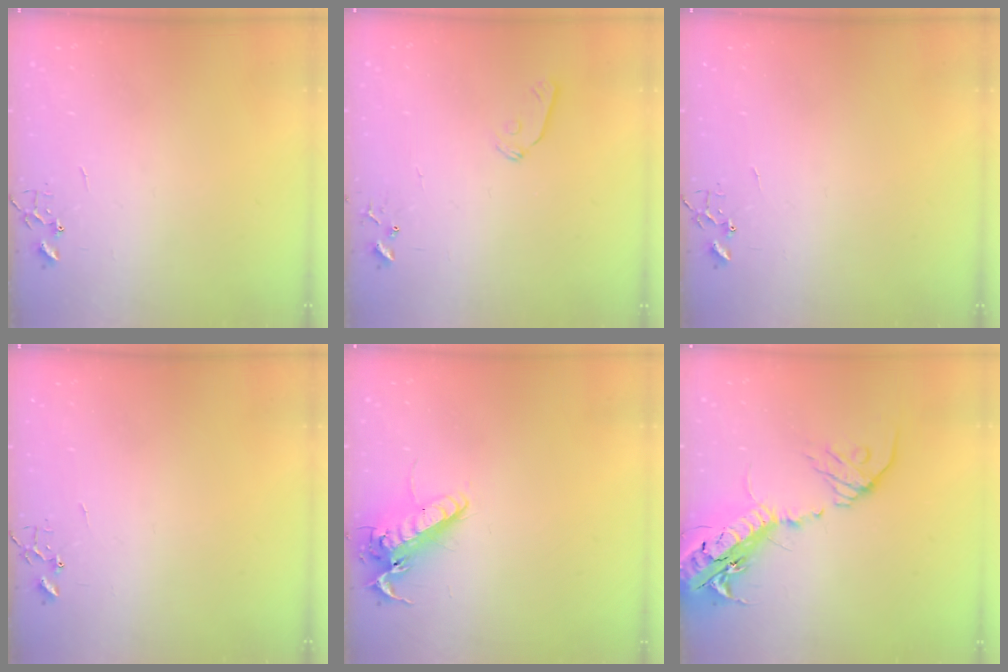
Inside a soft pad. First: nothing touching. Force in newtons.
{"total": 7.3, "press": 7.3, "slide": 0.7}
{"total": 0.0}
{"total": 0.0}
{"total": 13.8, "press": 13.7, "slide": 2.0}
{"total": 23.9, "press": 23.3, "slide": 5.5}